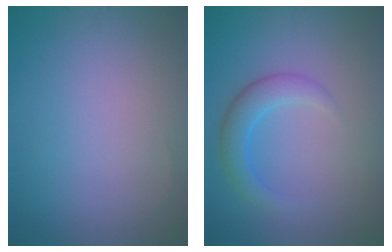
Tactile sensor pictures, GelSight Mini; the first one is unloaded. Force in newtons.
{"total": 3.0, "press": 3.0, "slide": 0.1}